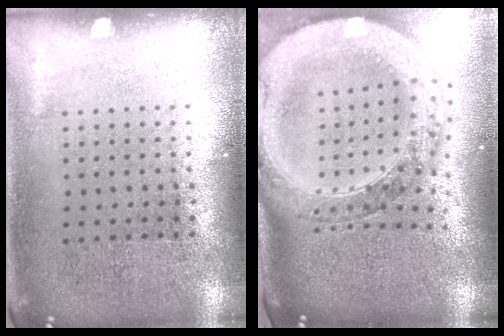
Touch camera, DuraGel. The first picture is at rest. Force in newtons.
{"total": 3.8, "press": 3.0, "slide": 2.4}